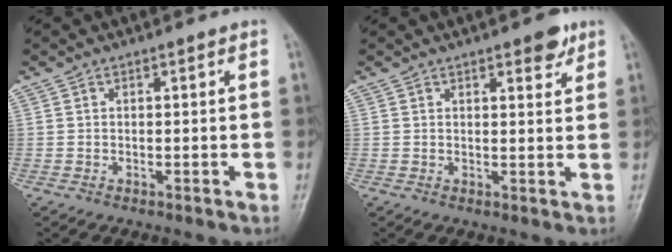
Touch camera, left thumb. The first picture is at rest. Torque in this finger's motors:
{"motor_torque": [-0.10, -0.09, -0.33, -0.13, 0.07]}